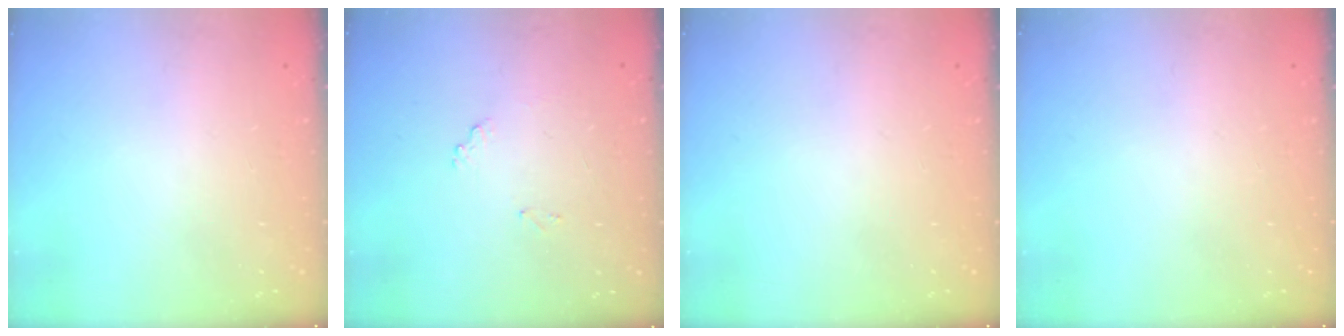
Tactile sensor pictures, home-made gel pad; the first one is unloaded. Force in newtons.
{"total": 7.2, "press": 7.1, "slide": 0.4}
{"total": 0.0}
{"total": 0.0}